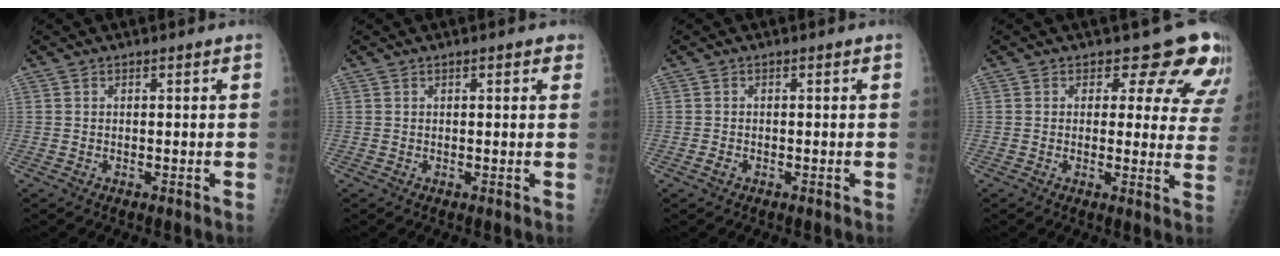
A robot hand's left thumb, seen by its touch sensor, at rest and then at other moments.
{"total": 2.1, "force": [1.1, 0.8, 1.5], "torque": [-0.012, 0.000, 0.011]}
{"total": 1.0, "force": [-0.5, 0.6, 0.5], "torque": [-0.012, -0.001, -0.010]}
{"total": 11.3, "force": [8.8, 5.7, 4.2], "torque": [0.008, -0.046, 0.070]}